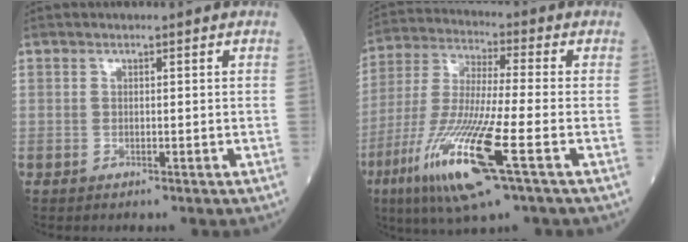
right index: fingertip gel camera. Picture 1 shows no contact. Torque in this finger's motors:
{"motor_torque": [1.17, -0.97, 1.05, 0.21]}